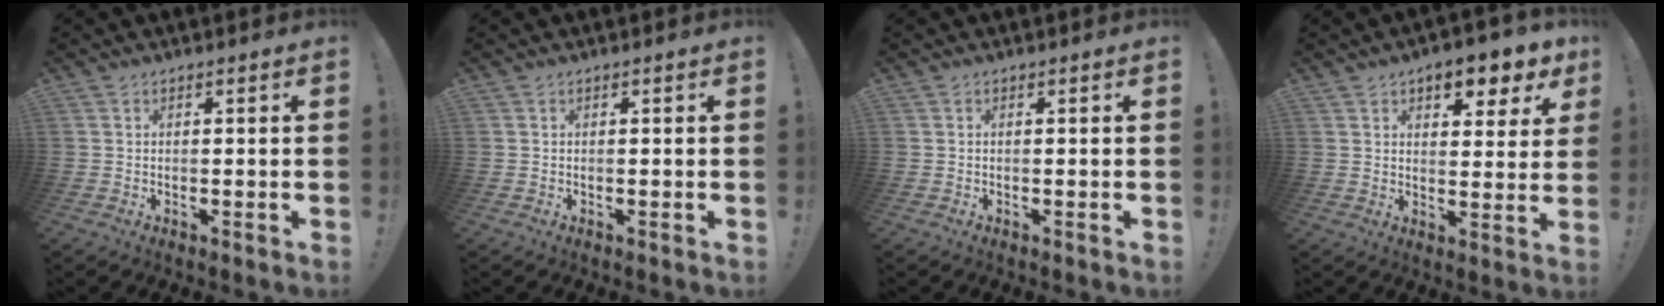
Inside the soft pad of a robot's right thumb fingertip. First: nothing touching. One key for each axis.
{"total": 0.0}
{"total": 0.0}
{"total": 7.9, "fx": 5.1, "fy": 3.8, "fz": 4.7, "tx": -0.047, "ty": -0.036, "tz": 0.088}